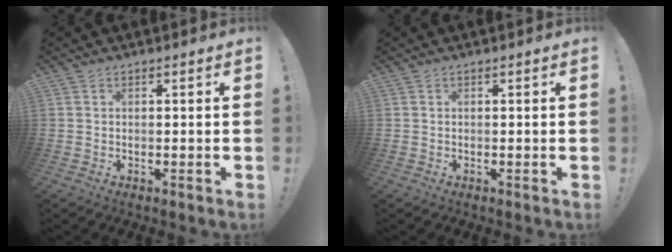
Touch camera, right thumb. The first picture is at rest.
{"total": 0.0}